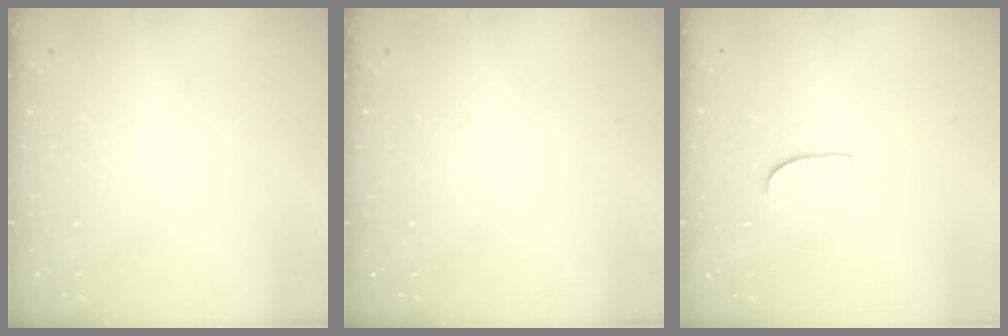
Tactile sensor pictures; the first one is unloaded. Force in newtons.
{"total": 0.0}
{"total": 5.2, "press": 5.2, "slide": 0.4}